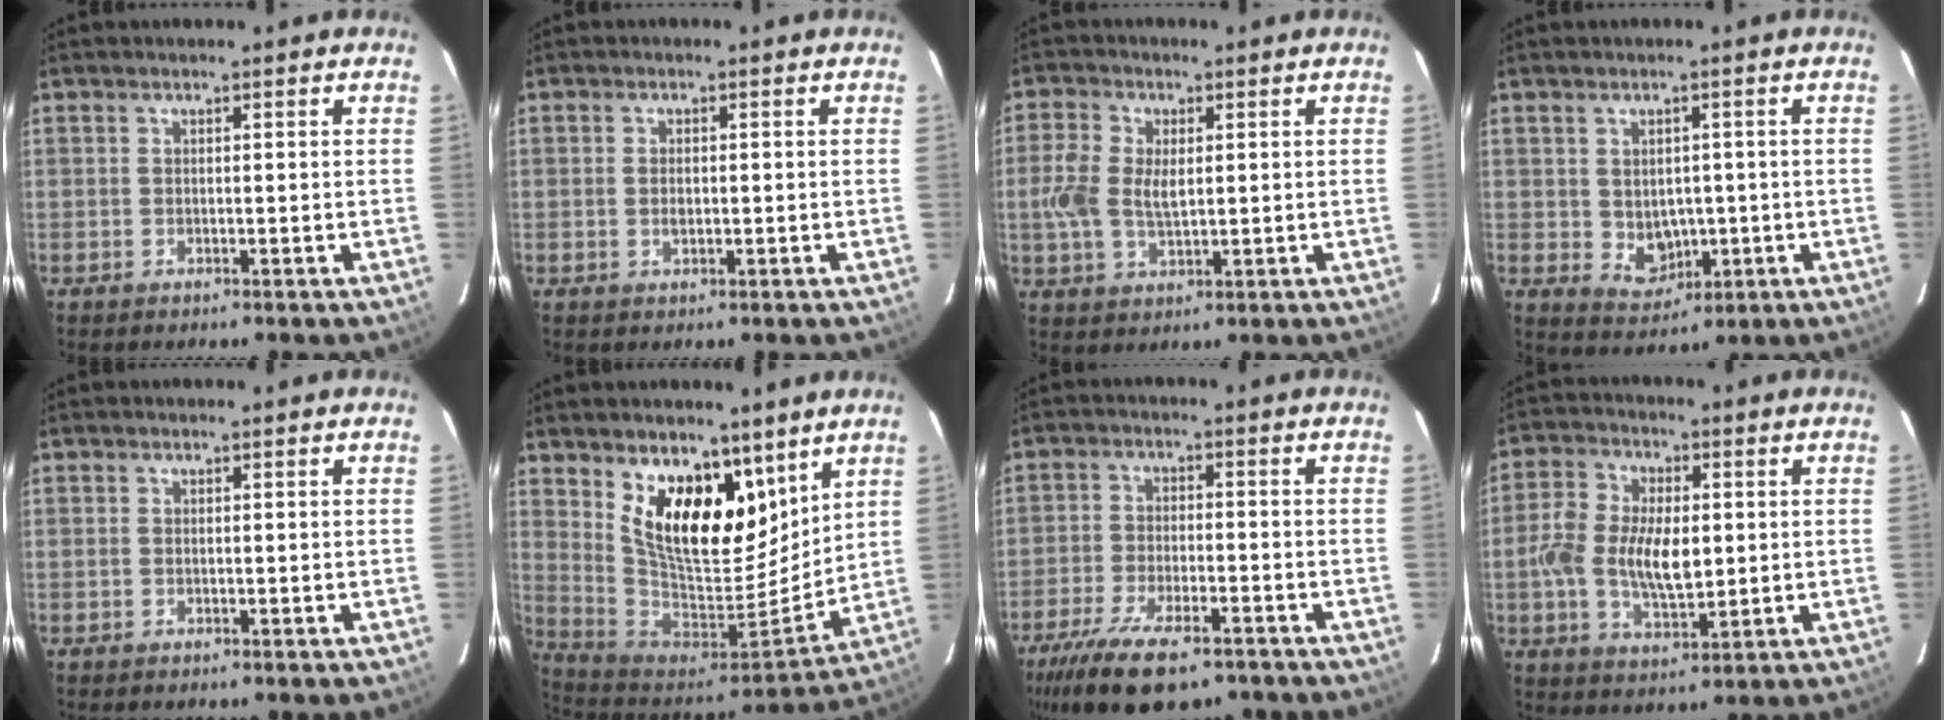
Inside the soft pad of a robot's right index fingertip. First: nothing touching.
{"total": 1.8, "force": [-0.2, 1.1, 1.5], "torque": [-0.027, 0.002, -0.002]}
{"total": 7.2, "force": [0.3, 4.2, 5.8], "torque": [-0.130, 0.004, 0.003]}
{"total": 5.5, "force": [-0.3, 4.6, 2.9], "torque": [-0.053, 0.001, 0.014]}
{"total": 0.0}
{"total": 18.5, "force": [10.0, 9.2, 12.6], "torque": [-0.232, -0.012, 0.186]}
{"total": 15.0, "force": [-10.6, 5.4, 9.2], "torque": [-0.201, -0.037, -0.180]}
{"total": 11.2, "force": [-0.4, 5.9, 9.5], "torque": [-0.193, 0.005, -0.011]}